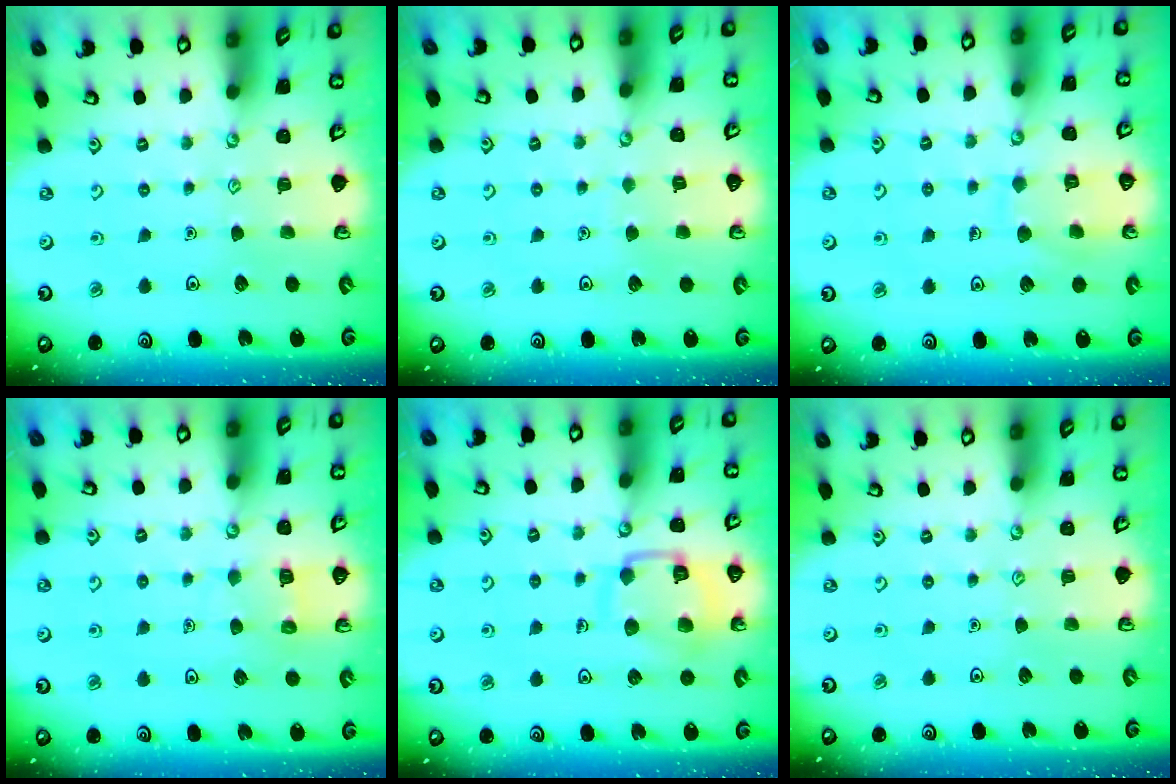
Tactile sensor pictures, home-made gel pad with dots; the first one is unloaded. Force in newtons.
{"total": 2.5, "press": 2.5, "slide": 0.3}
{"total": 7.8, "press": 7.8, "slide": 0.4}
{"total": 5.2, "press": 5.2, "slide": 0.5}
{"total": 12.2, "press": 12.2, "slide": 0.9}
{"total": 0.0}